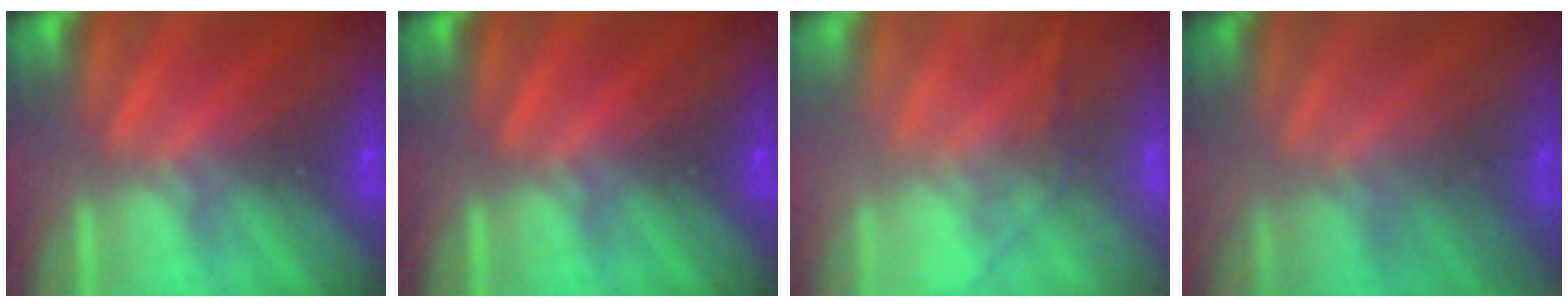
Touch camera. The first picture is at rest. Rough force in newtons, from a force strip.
{"total": 0.0}
{"total": 7.2}
{"total": 2.2}